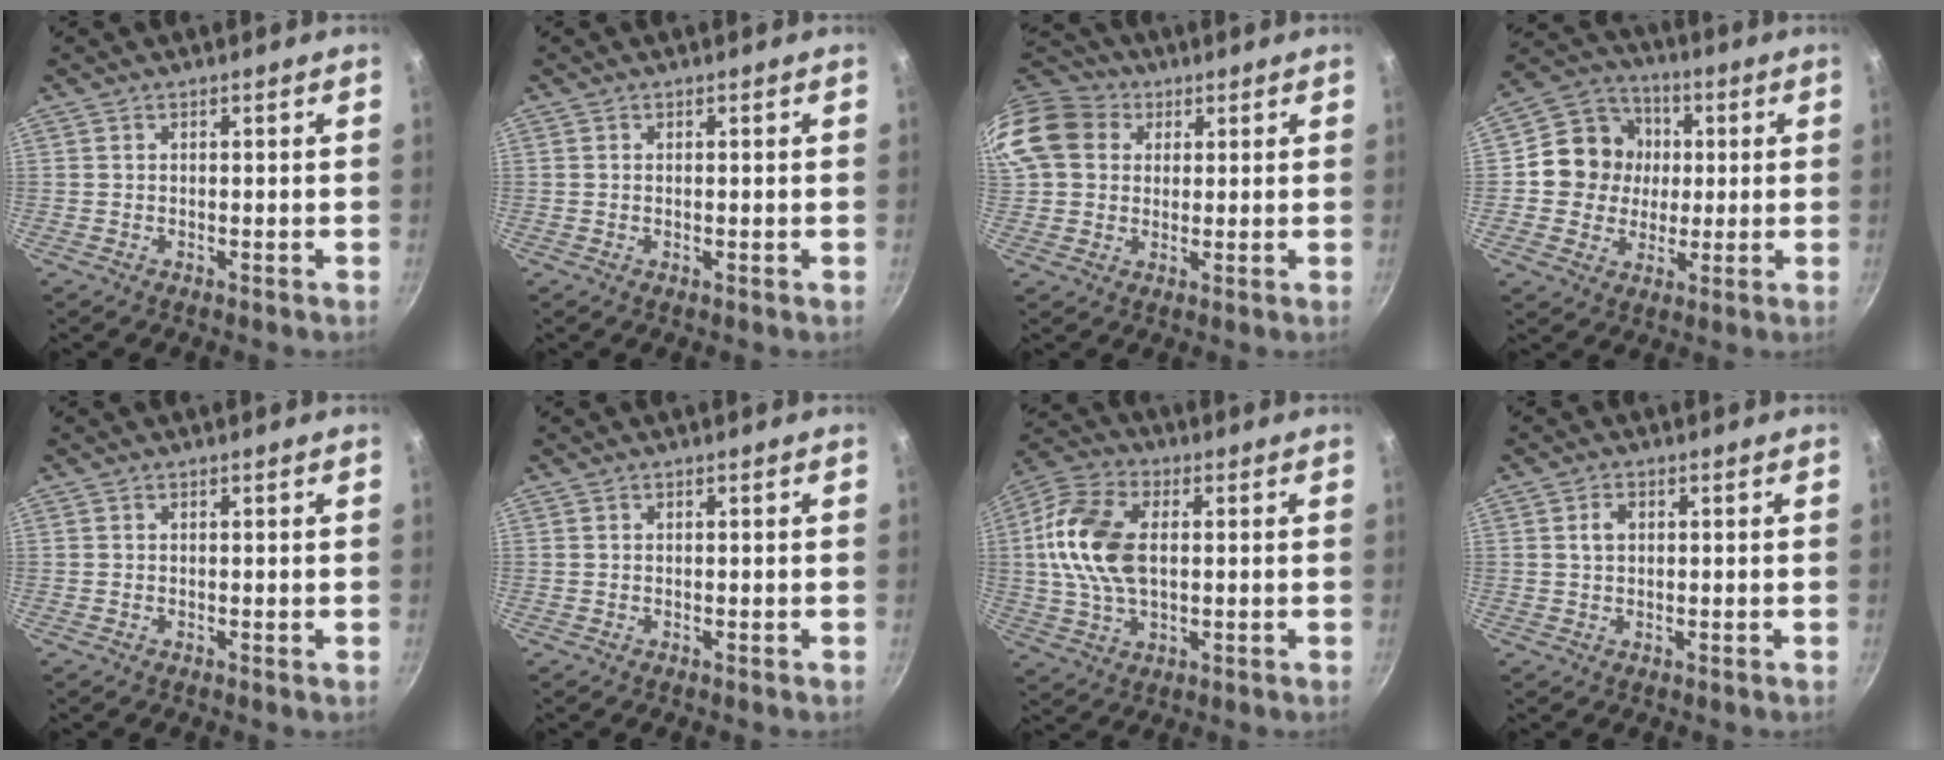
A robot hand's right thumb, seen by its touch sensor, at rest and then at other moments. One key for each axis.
{"total": 0.0}
{"total": 15.4, "fx": 5.0, "fy": 12.4, "fz": 7.5, "tx": -0.148, "ty": 0.022, "tz": 0.081}
{"total": 12.2, "fx": 1.0, "fy": 11.4, "fz": 4.3, "tx": -0.038, "ty": 0.019, "tz": 0.003}
{"total": 0.0}
{"total": 0.0}
{"total": 14.8, "fx": 1.4, "fy": 9.0, "fz": 11.7, "tx": -0.216, "ty": 0.014, "tz": 0.013}
{"total": 2.2, "fx": 0.4, "fy": 1.6, "fz": 1.5, "tx": -0.020, "ty": 0.003, "tz": 0.008}